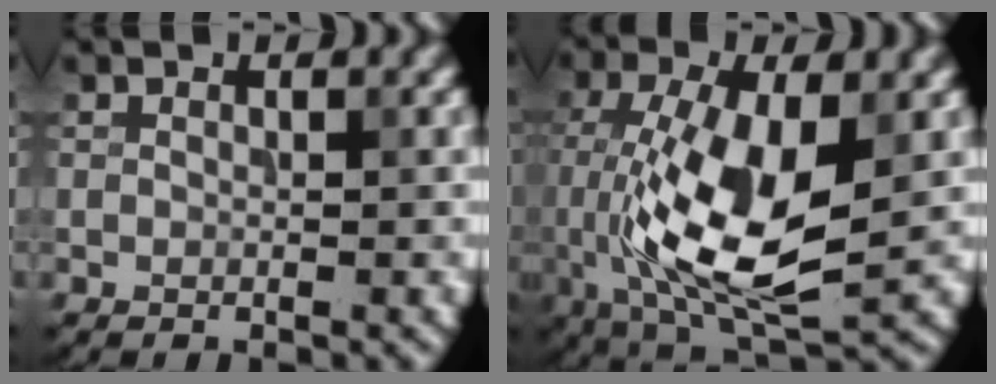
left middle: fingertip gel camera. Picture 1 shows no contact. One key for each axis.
{"total": 10.1, "fx": -1.3, "fy": 4.2, "fz": 9.1, "tx": -0.184, "ty": -0.015, "tz": -0.023}